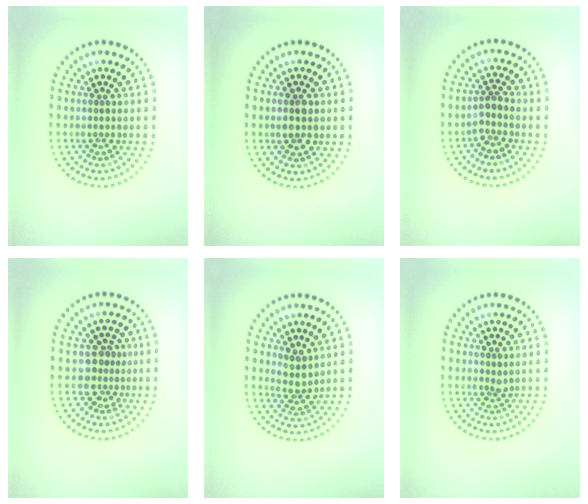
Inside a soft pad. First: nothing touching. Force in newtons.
{"total": 2.1, "press": 2.1, "slide": 0.2}
{"total": 2.0, "press": 1.6, "slide": 1.2}
{"total": 2.6, "press": 1.9, "slide": 1.8}
{"total": 2.3, "press": 1.9, "slide": 1.2}
{"total": 0.8, "press": 0.6, "slide": 0.5}